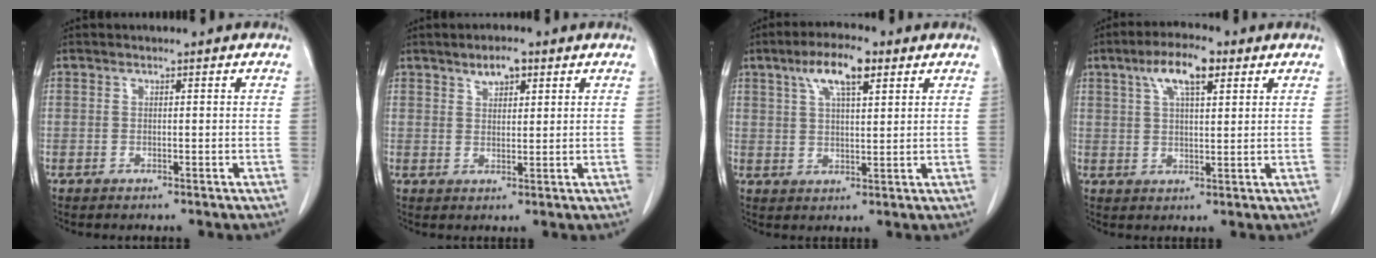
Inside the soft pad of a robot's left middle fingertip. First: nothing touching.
{"total": 3.3, "force": [2.1, 1.3, 2.2], "torque": [-0.038, 0.002, 0.038]}
{"total": 7.7, "force": [4.2, 2.0, 6.2], "torque": [-0.120, 0.014, 0.073]}
{"total": 7.5, "force": [3.9, 2.0, 6.1], "torque": [-0.117, 0.015, 0.067]}